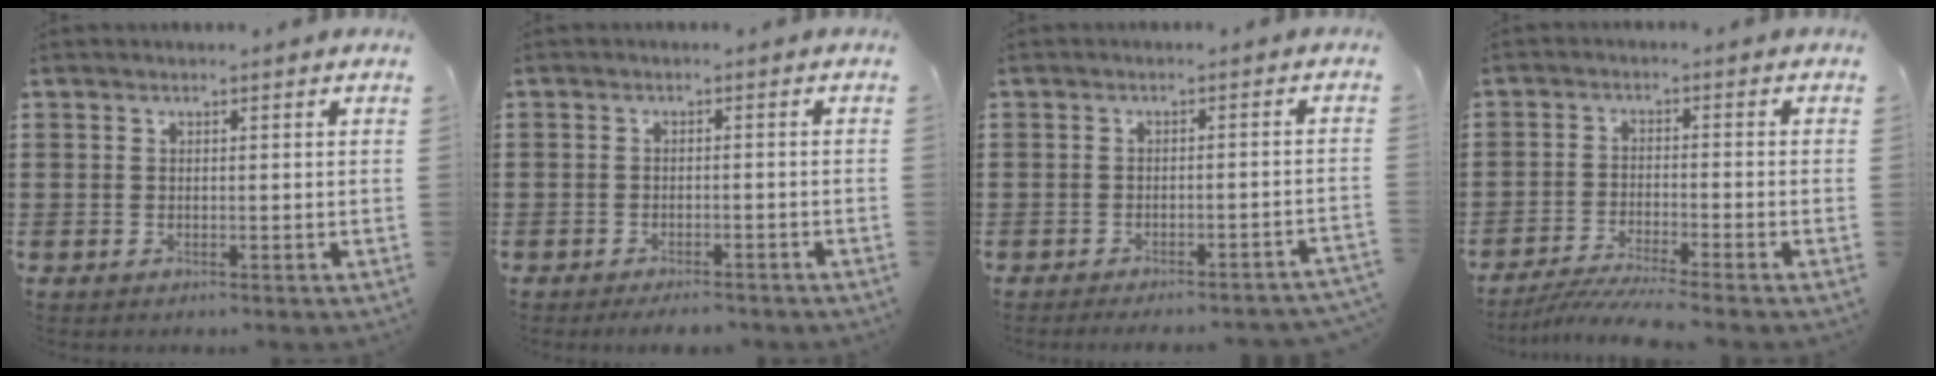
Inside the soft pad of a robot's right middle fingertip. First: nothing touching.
{"total": 2.0, "force": [-2.0, 0.2, 0.2], "torque": [-0.009, -0.001, -0.041]}
{"total": 2.1, "force": [-2.0, -0.3, 0.6], "torque": [-0.012, -0.002, -0.040]}
{"total": 4.0, "force": [-3.7, -0.5, 1.5], "torque": [-0.042, -0.017, -0.077]}